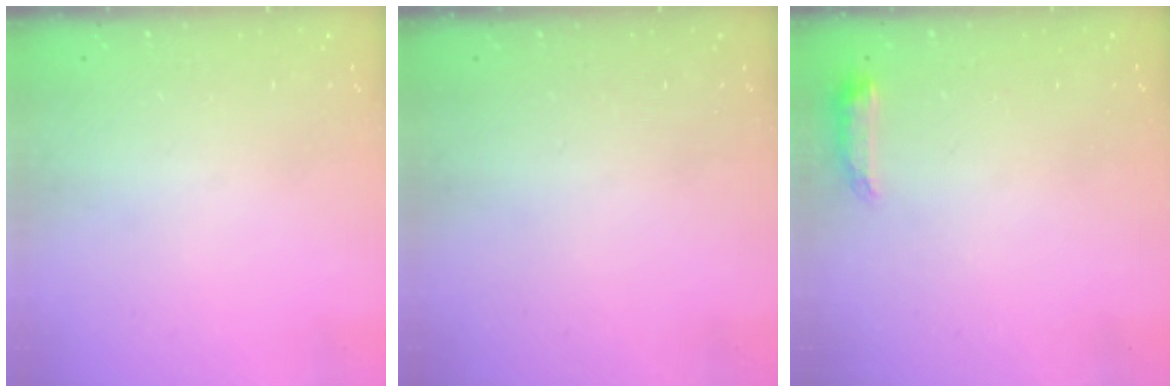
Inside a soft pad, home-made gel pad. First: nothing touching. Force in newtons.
{"total": 0.0}
{"total": 6.5, "press": 6.4, "slide": 1.0}